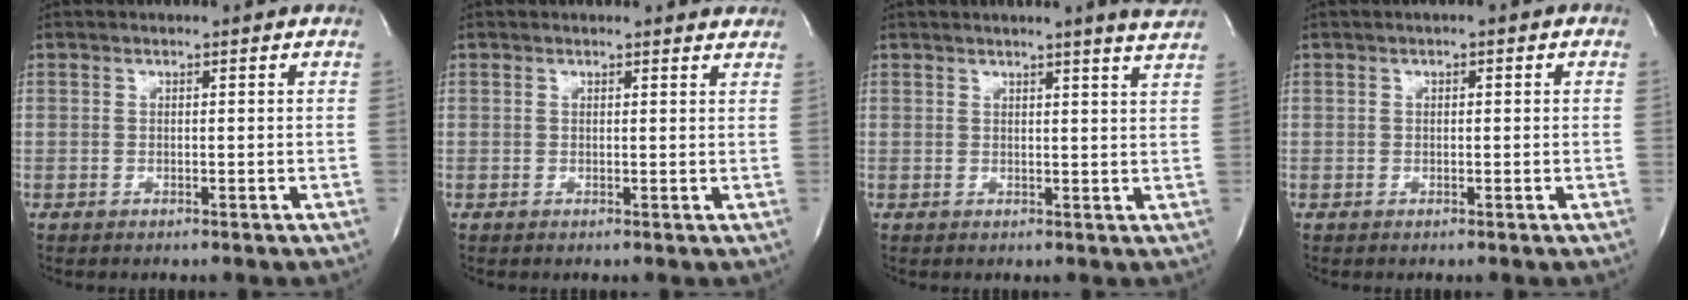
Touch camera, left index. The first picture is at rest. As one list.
[{"total": 4.0, "force": [3.8, 0.7, 0.7], "torque": [-0.011, -0.005, 0.027]}, {"total": 5.3, "force": [4.6, -1.0, 2.4], "torque": [-0.034, -0.013, 0.039]}, {"total": 1.3, "force": [0.4, 0.6, 1.1], "torque": [-0.018, 0.008, 0.004]}]